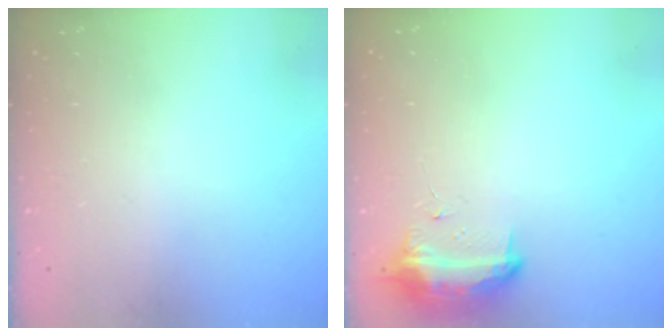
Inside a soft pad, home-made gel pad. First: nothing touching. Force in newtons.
{"total": 10.7, "press": 10.6, "slide": 0.7}